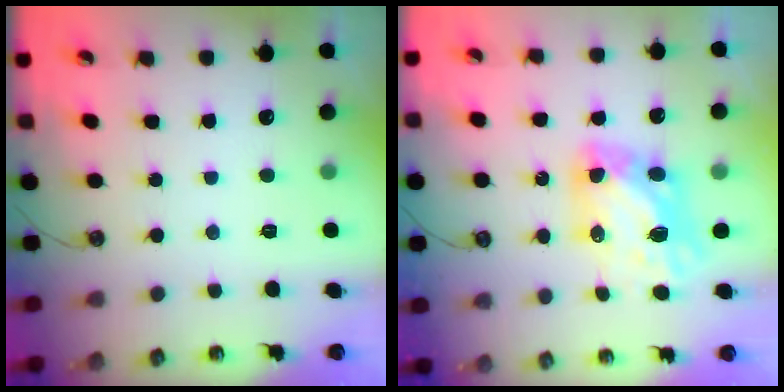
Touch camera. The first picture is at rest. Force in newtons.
{"total": 9.0, "press": 9.0, "slide": 1.1}